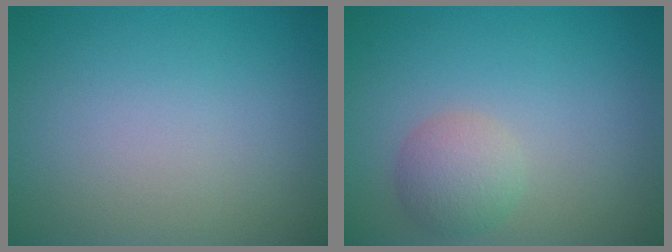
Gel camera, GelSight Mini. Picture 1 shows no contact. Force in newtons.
{"total": 2.7, "press": 2.7, "slide": 0.1}